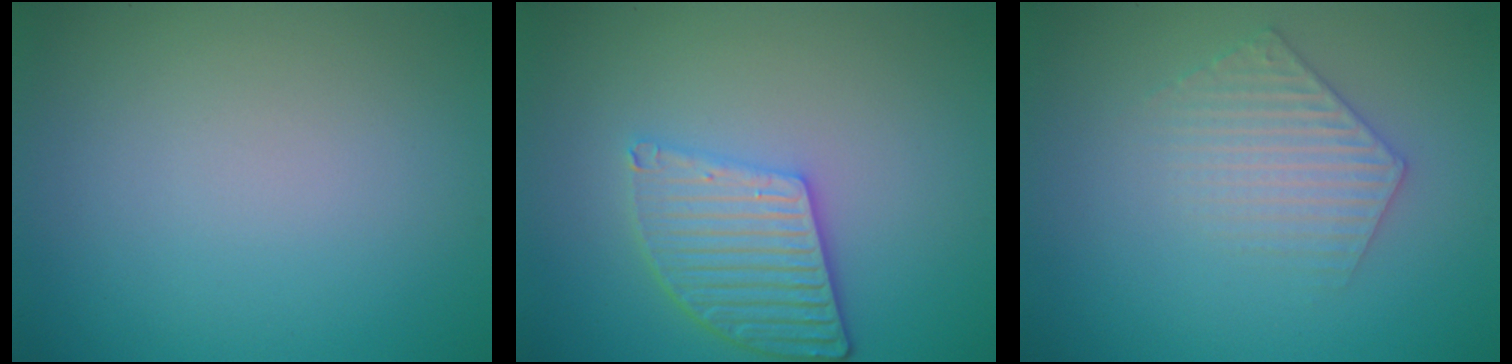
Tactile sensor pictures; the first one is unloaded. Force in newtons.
{"total": 4.5, "press": 3.8, "slide": 2.5}
{"total": 2.9, "press": 2.9, "slide": 0.5}